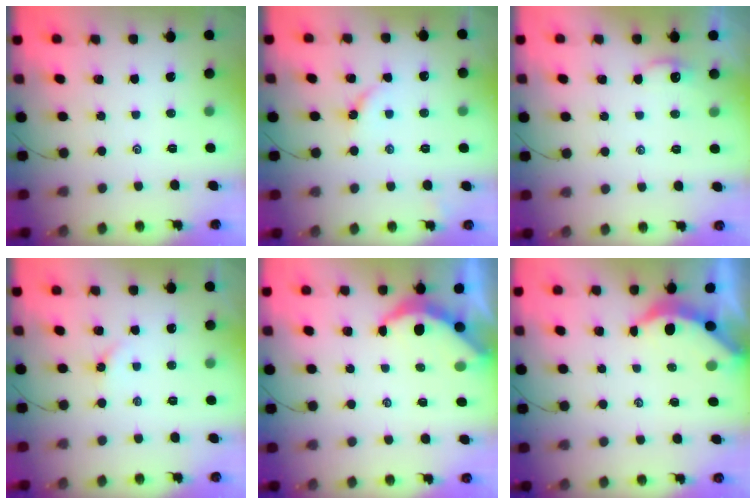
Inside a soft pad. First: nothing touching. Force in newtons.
{"total": 4.8, "press": 4.7, "slide": 0.6}
{"total": 2.1, "press": 2.0, "slide": 0.3}
{"total": 2.8, "press": 2.8, "slide": 0.4}
{"total": 5.8, "press": 5.8, "slide": 0.3}
{"total": 3.8, "press": 3.8, "slide": 0.5}